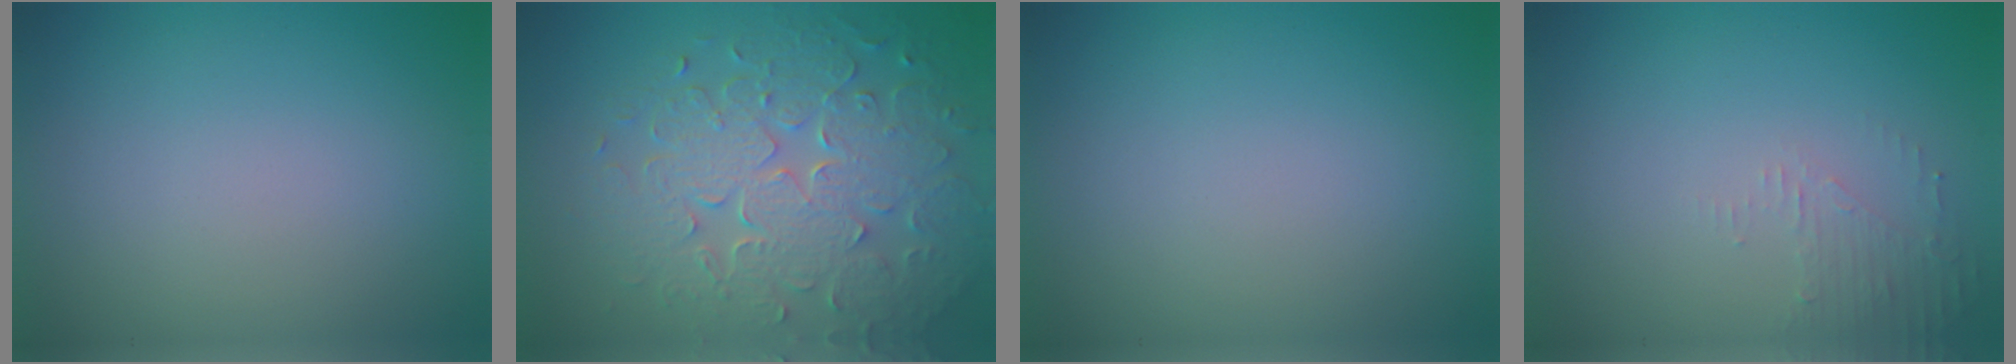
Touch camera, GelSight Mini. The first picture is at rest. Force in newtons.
{"total": 8.1, "press": 5.8, "slide": 5.6}
{"total": 0.0}
{"total": 1.6, "press": 1.5, "slide": 0.4}